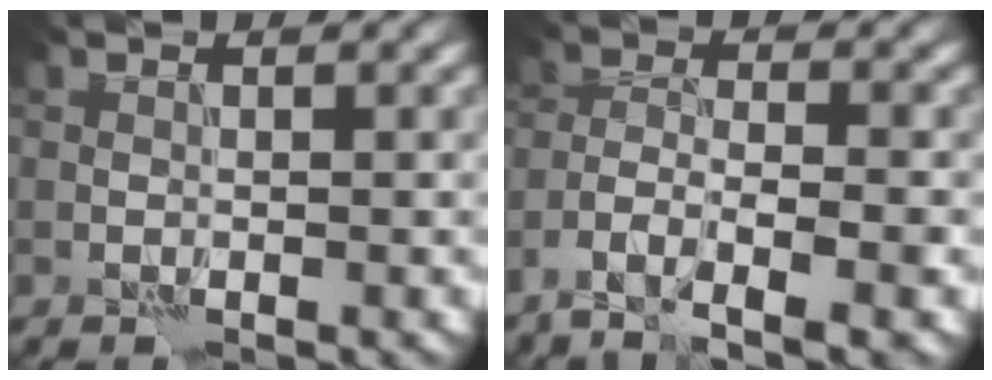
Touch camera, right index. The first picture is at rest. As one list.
[{"total": 5.5, "force": [-3.7, 1.2, 3.8], "torque": [-0.067, 0.000, -0.070]}]